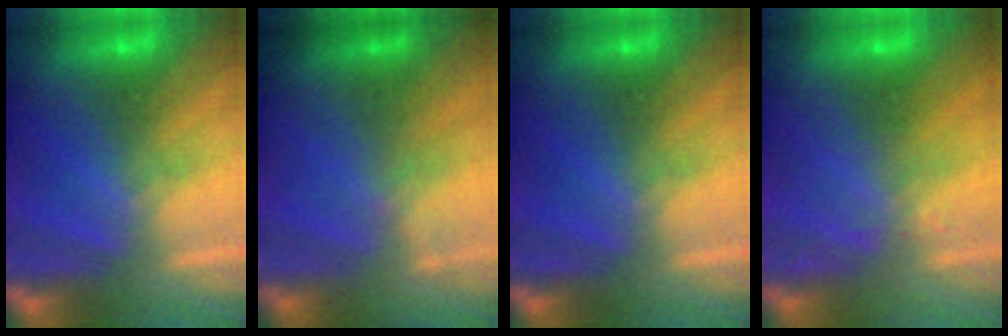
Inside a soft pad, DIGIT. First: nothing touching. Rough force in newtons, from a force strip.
{"total": 1.8}
{"total": 0.0}
{"total": 2.0}